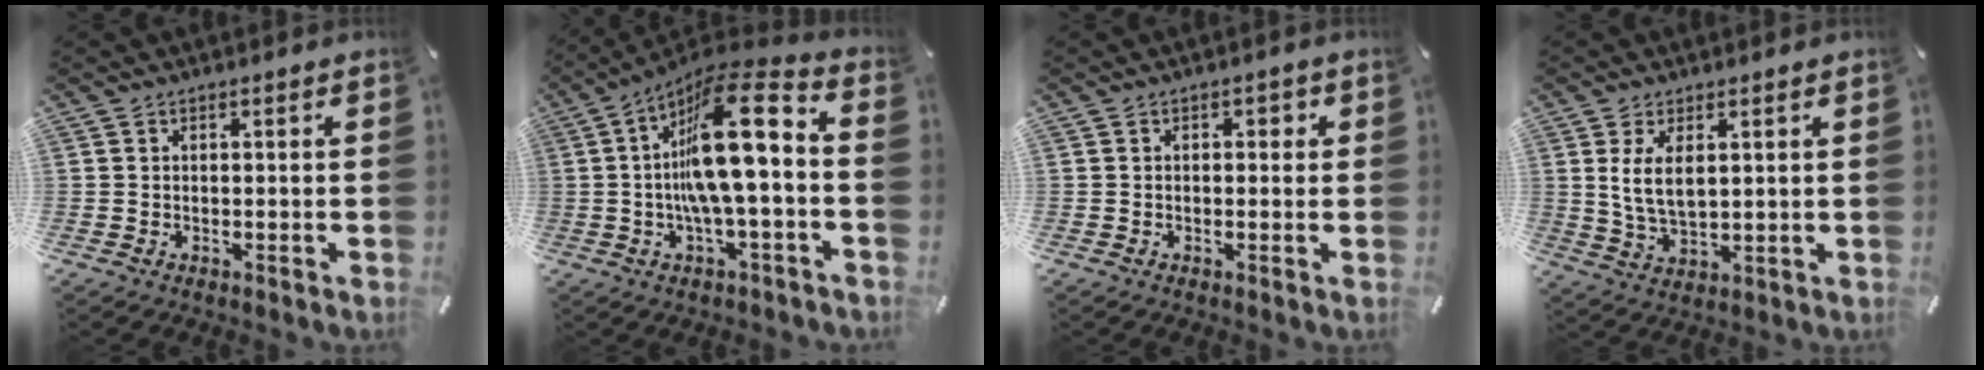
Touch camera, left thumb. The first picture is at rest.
{"total": 18.5, "force": [0.9, 4.9, 17.8], "torque": [-0.298, -0.027, 0.003]}
{"total": 1.4, "force": [-0.2, 1.1, 0.8], "torque": [-0.009, 0.005, -0.008]}
{"total": 6.9, "force": [2.3, 3.5, 5.5], "torque": [-0.133, -0.003, 0.037]}